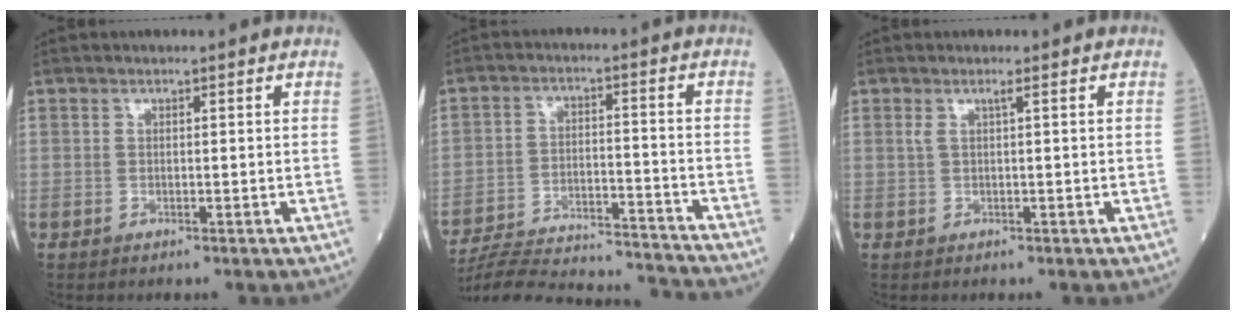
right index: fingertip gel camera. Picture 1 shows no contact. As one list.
[{"total": 20.4, "force": [-19.7, 1.4, 5.2], "torque": [-0.109, -0.010, -0.286]}, {"total": 1.0, "force": [0.4, -0.2, 0.9], "torque": [-0.023, 0.006, 0.008]}]